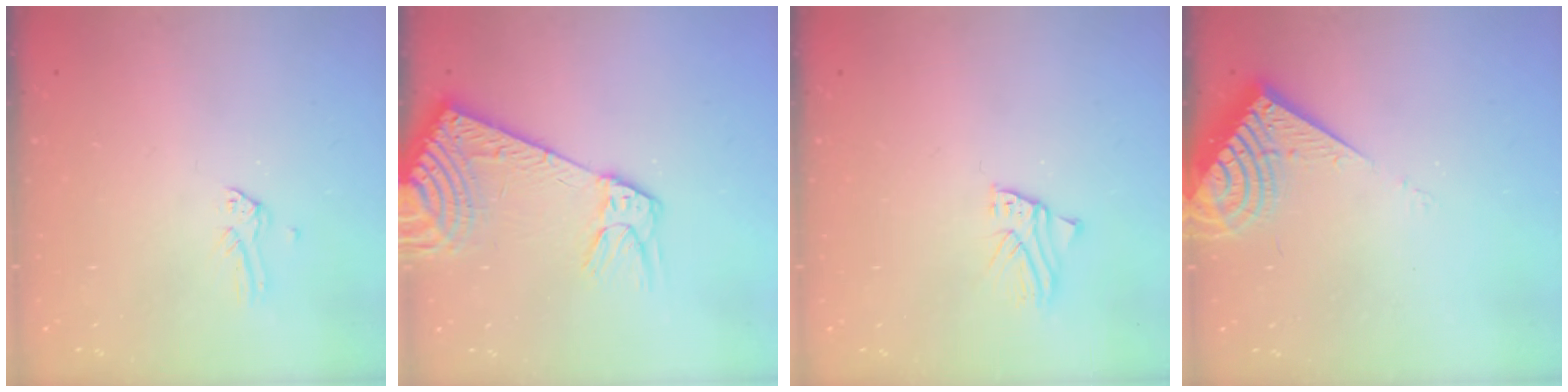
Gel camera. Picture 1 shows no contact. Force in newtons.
{"total": 14.2, "press": 13.9, "slide": 3.1}
{"total": 2.2, "press": 2.2, "slide": 0.2}
{"total": 9.4, "press": 9.3, "slide": 1.3}